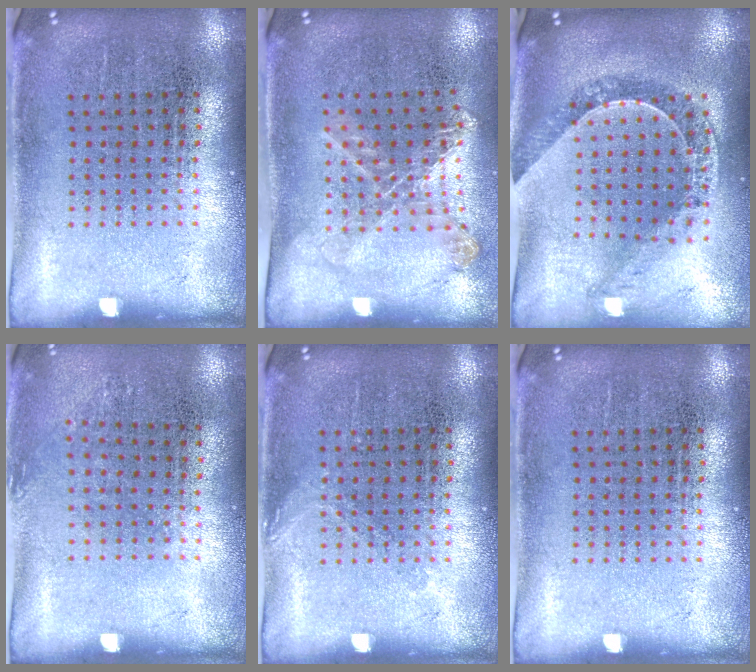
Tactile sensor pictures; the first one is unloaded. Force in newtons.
{"total": 1.1, "press": 1.1, "slide": 0.3}
{"total": 1.0, "press": 0.9, "slide": 0.2}
{"total": 0.7, "press": 0.6, "slide": 0.4}
{"total": 0.8, "press": 0.8, "slide": 0.2}
{"total": 0.0}